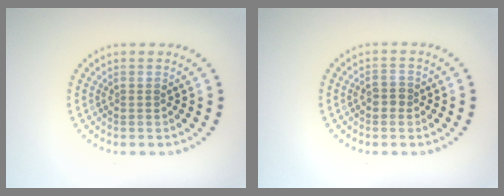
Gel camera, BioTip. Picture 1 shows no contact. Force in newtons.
{"total": 1.4, "press": 1.4, "slide": 0.3}